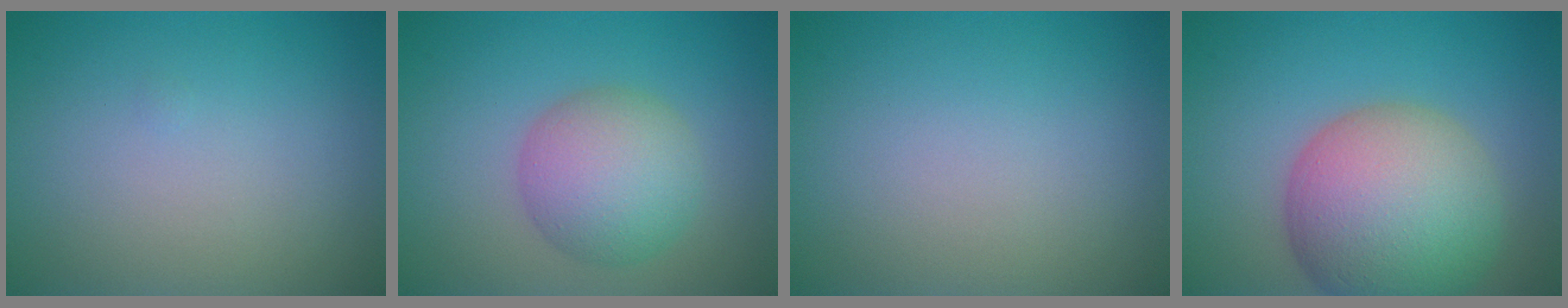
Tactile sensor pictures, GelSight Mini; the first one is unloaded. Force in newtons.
{"total": 5.6, "press": 5.6, "slide": 0.1}
{"total": 0.0}
{"total": 11.1, "press": 11.0, "slide": 0.7}